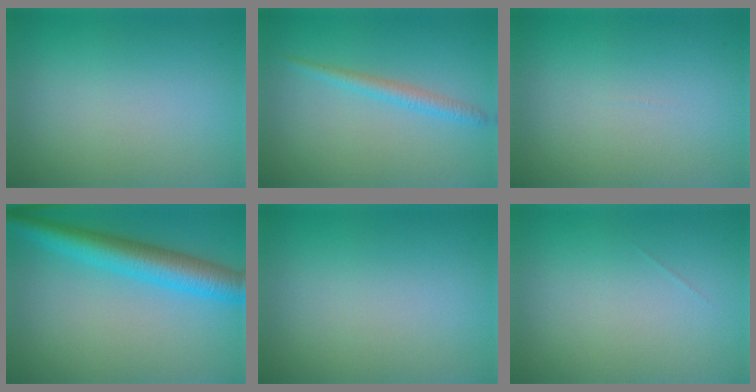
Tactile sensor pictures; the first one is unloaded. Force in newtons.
{"total": 1.8, "press": 1.8, "slide": 0.1}
{"total": 0.0}
{"total": 6.2, "press": 6.2, "slide": 0.1}
{"total": 0.0}
{"total": 0.0}